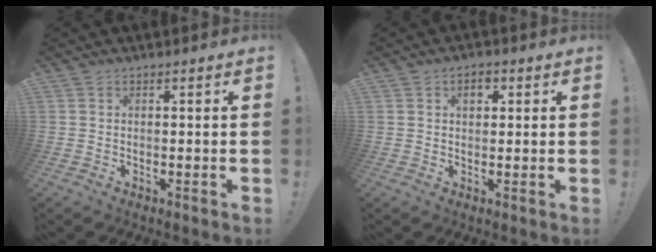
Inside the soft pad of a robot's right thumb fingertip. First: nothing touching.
{"total": 3.6, "force": [1.2, 2.5, 2.4], "torque": [-0.023, -0.001, 0.014]}